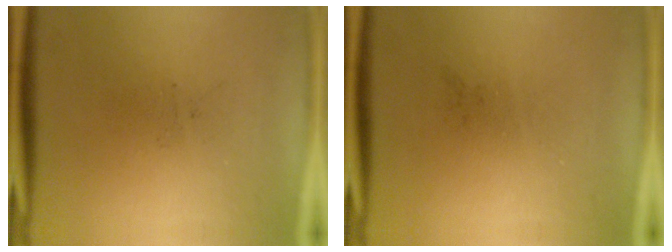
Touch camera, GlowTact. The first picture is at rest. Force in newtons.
{"total": 0.0}